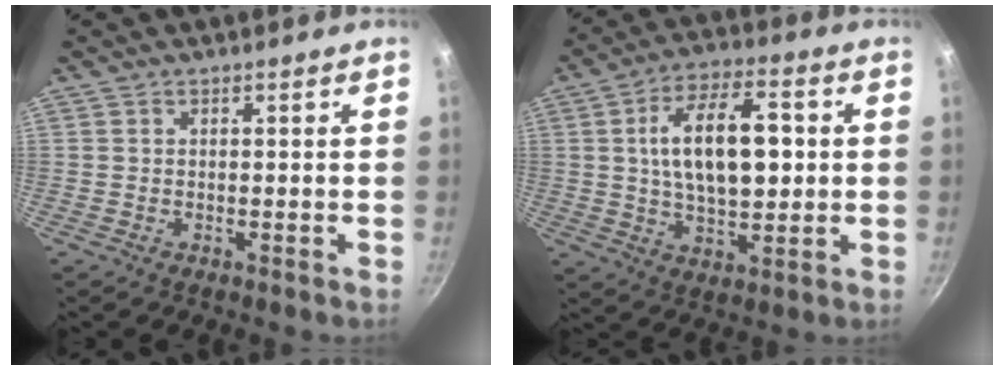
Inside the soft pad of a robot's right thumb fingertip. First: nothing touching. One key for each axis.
{"total": 15.5, "fx": 2.0, "fy": 7.8, "fz": 13.3, "tx": -0.208, "ty": 0.005, "tz": 0.033}